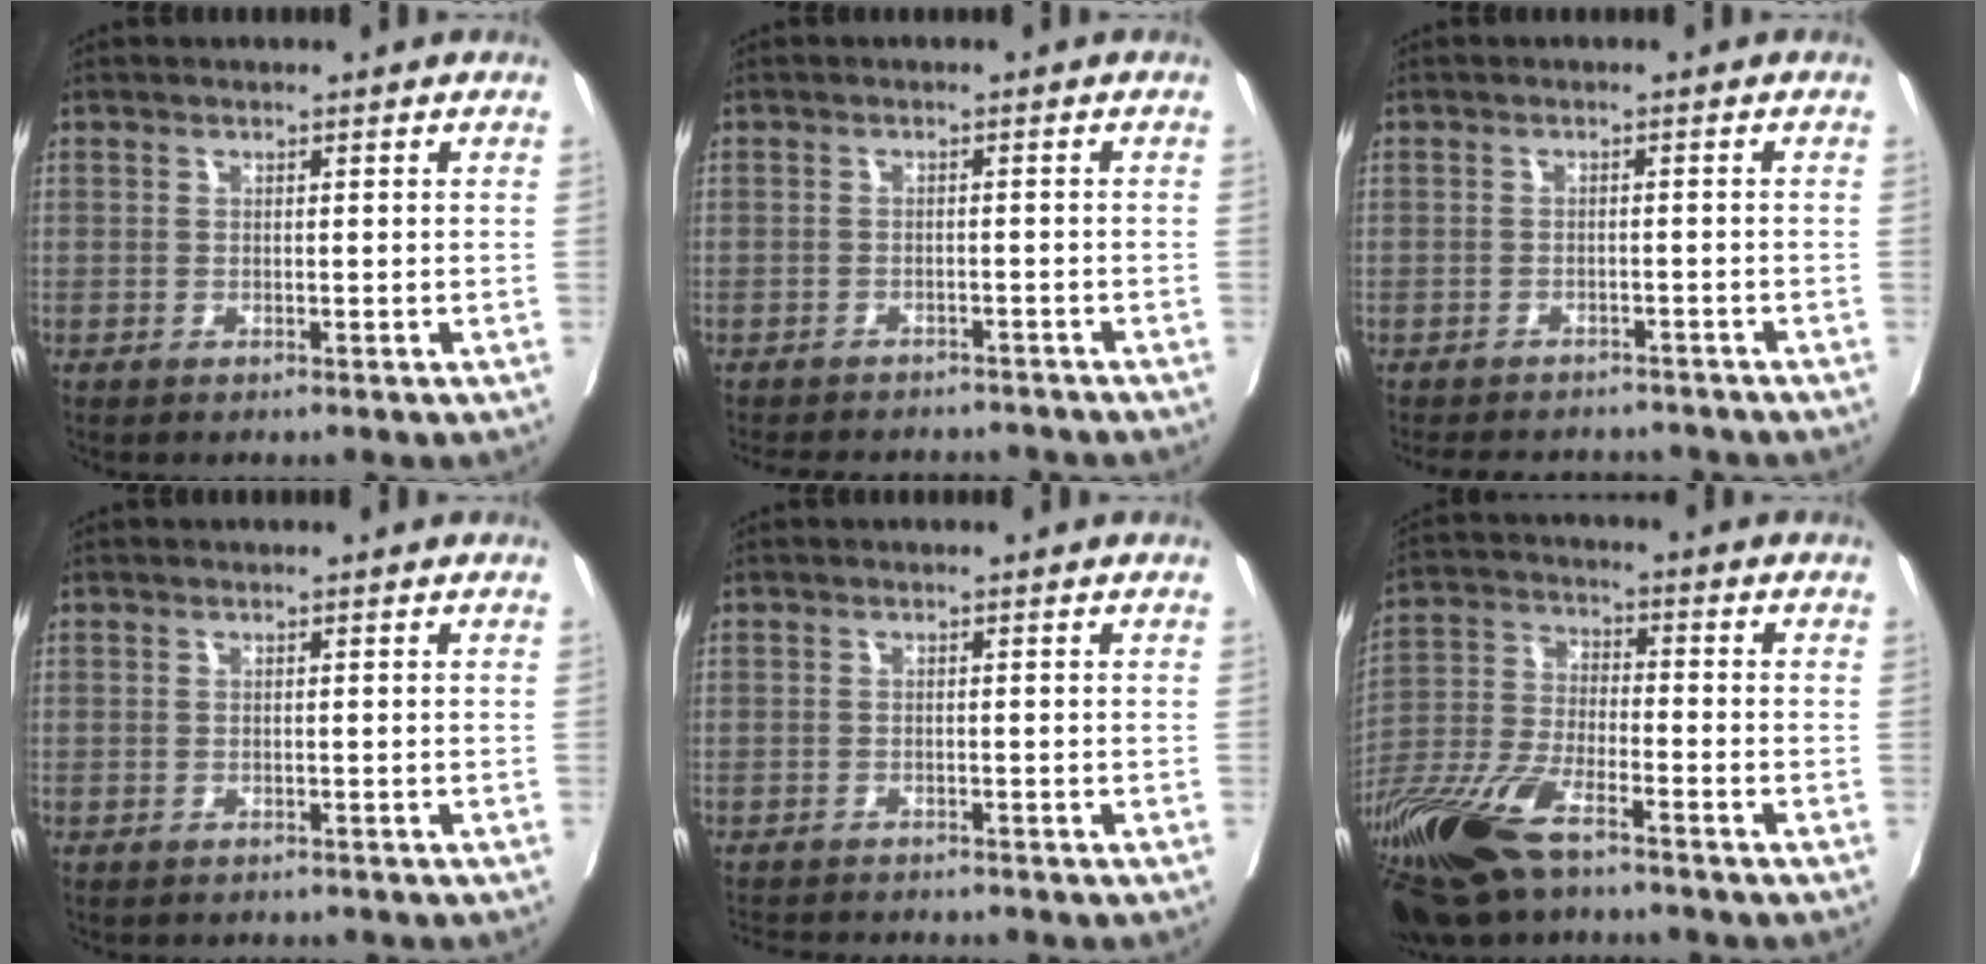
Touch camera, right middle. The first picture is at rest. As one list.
[{"total": 9.6, "force": [-8.5, 3.0, 3.2], "torque": [-0.076, -0.014, -0.118]}, {"total": 9.8, "force": [-8.6, 3.4, 3.2], "torque": [-0.075, -0.010, -0.118]}, {"total": 1.0, "force": [-0.9, 0.5, 0.2], "torque": [-0.009, -0.003, -0.011]}, {"total": 4.9, "force": [-4.6, 0.9, 1.2], "torque": [-0.037, -0.015, -0.075]}, {"total": 21.9, "force": [-15.5, 7.3, 13.6], "torque": [-0.307, -0.047, -0.293]}]